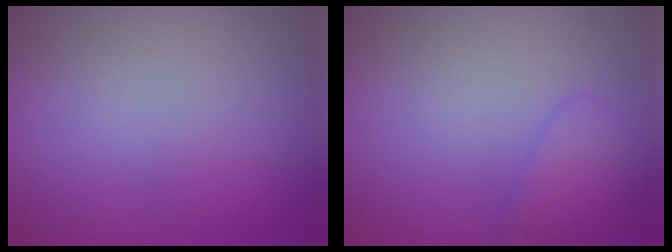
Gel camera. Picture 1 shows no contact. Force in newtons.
{"total": 2.2, "press": 2.2, "slide": 0.1}